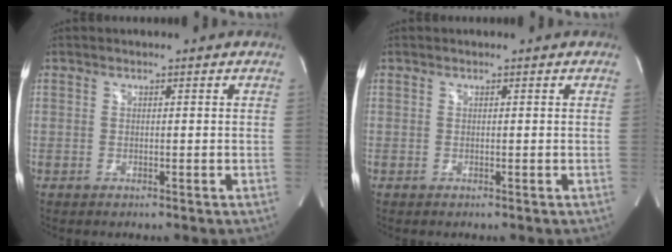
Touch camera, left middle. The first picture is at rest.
{"total": 0.0}